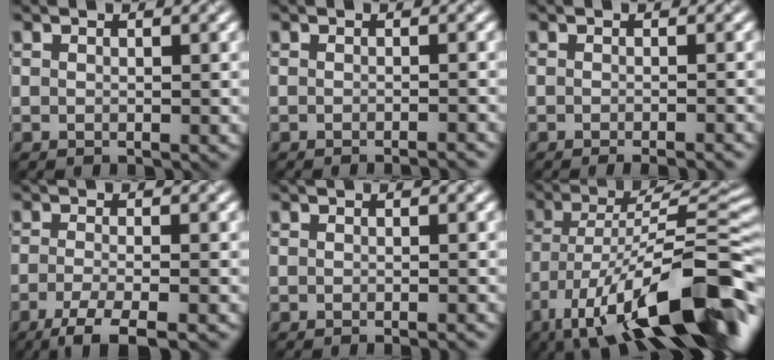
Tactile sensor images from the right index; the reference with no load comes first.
{"total": 1.8, "force": [-1.3, 0.3, 1.1], "torque": [-0.005, -0.001, -0.022]}
{"total": 2.7, "force": [-1.8, 0.6, 1.9], "torque": [-0.013, 0.002, -0.022]}
{"total": 4.5, "force": [-2.8, 1.0, 3.3], "torque": [-0.057, -0.008, -0.059]}
{"total": 1.3, "force": [-0.8, 0.3, 1.0], "torque": [-0.005, -0.004, -0.014]}
{"total": 16.7, "force": [-8.2, 5.4, 13.5], "torque": [-0.208, 0.015, -0.147]}